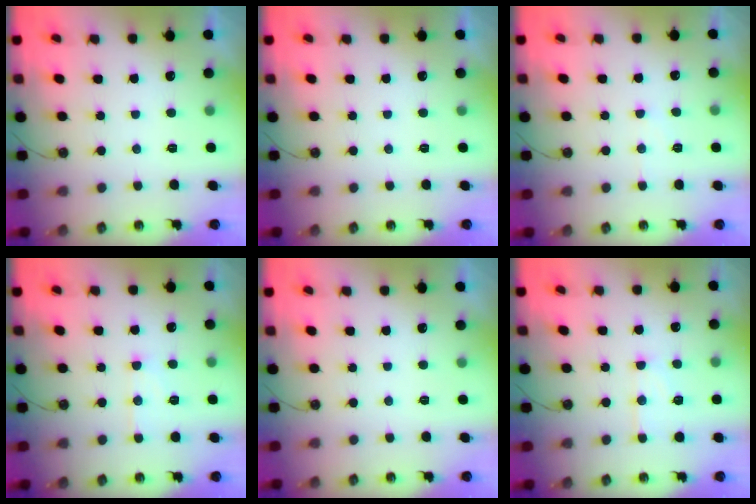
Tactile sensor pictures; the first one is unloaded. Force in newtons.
{"total": 0.0}
{"total": 5.4, "press": 5.4, "slide": 0.8}
{"total": 7.1, "press": 7.1, "slide": 0.6}
{"total": 0.0}
{"total": 8.0, "press": 7.9, "slide": 0.6}